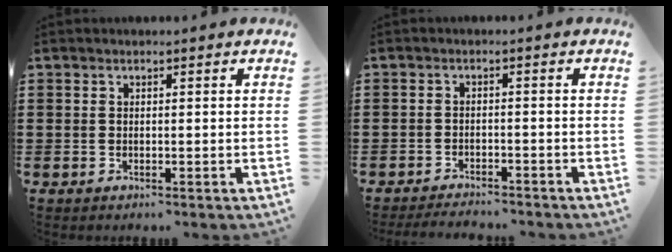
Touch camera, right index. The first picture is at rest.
{"total": 2.7, "force": [-2.7, 0.0, 0.0], "torque": [-0.005, -0.001, -0.057]}